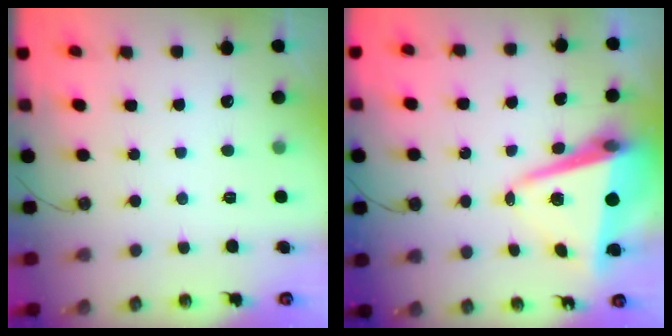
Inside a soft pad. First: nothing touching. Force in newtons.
{"total": 10.8, "press": 10.7, "slide": 1.6}